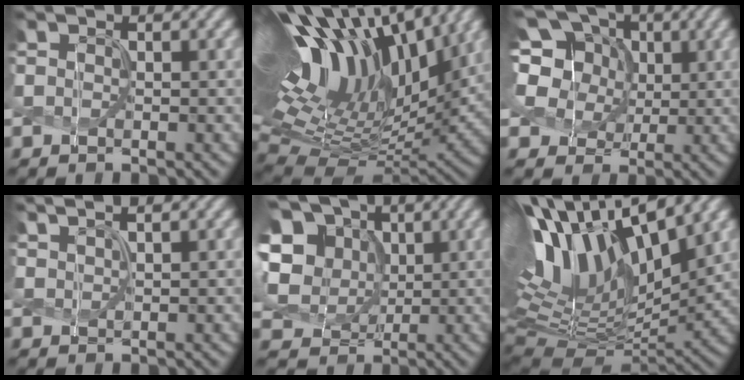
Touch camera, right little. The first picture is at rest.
{"total": 18.0, "force": [7.5, 8.8, 13.7], "torque": [-0.273, 0.046, 0.133]}
{"total": 10.8, "force": [4.1, 8.2, 5.7], "torque": [-0.129, 0.032, 0.052]}
{"total": 2.7, "force": [2.1, 0.8, 1.5], "torque": [-0.017, 0.015, 0.016]}
{"total": 12.9, "force": [2.7, 10.9, 6.4], "torque": [-0.164, 0.015, 0.042]}
{"total": 15.9, "force": [4.9, 7.3, 13.3], "torque": [-0.269, 0.024, 0.092]}